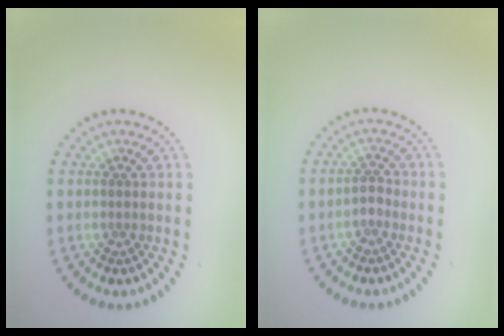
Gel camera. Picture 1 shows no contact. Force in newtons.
{"total": 1.0, "press": 0.9, "slide": 0.6}